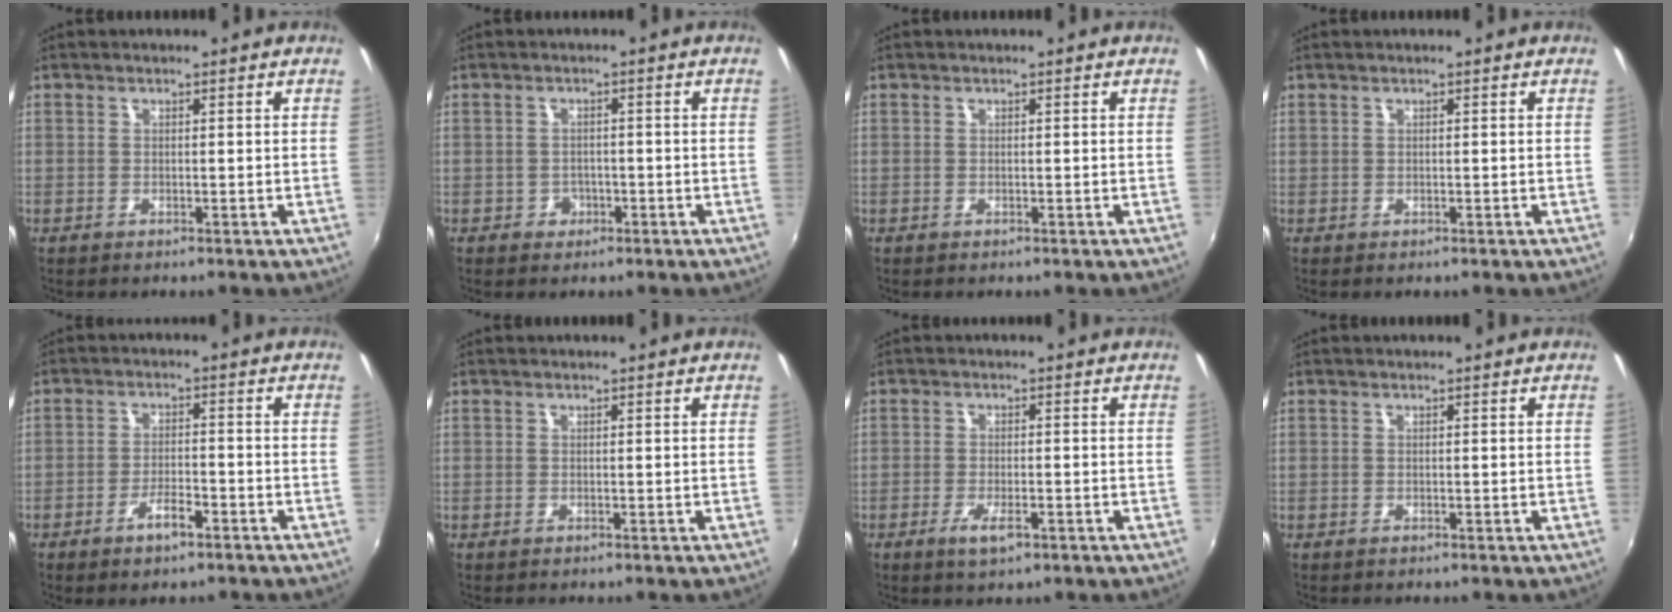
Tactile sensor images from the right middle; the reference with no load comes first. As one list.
[{"total": 2.5, "force": [-1.1, 2.2, 0.4], "torque": [-0.009, 0.002, -0.015]}, {"total": 0.0}, {"total": 0.0}, {"total": 4.7, "force": [-3.1, 1.4, 3.4], "torque": [-0.072, -0.004, -0.051]}, {"total": 0.0}, {"total": 4.1, "force": [-2.2, 1.3, 3.2], "torque": [-0.072, -0.009, -0.040]}, {"total": 0.0}]